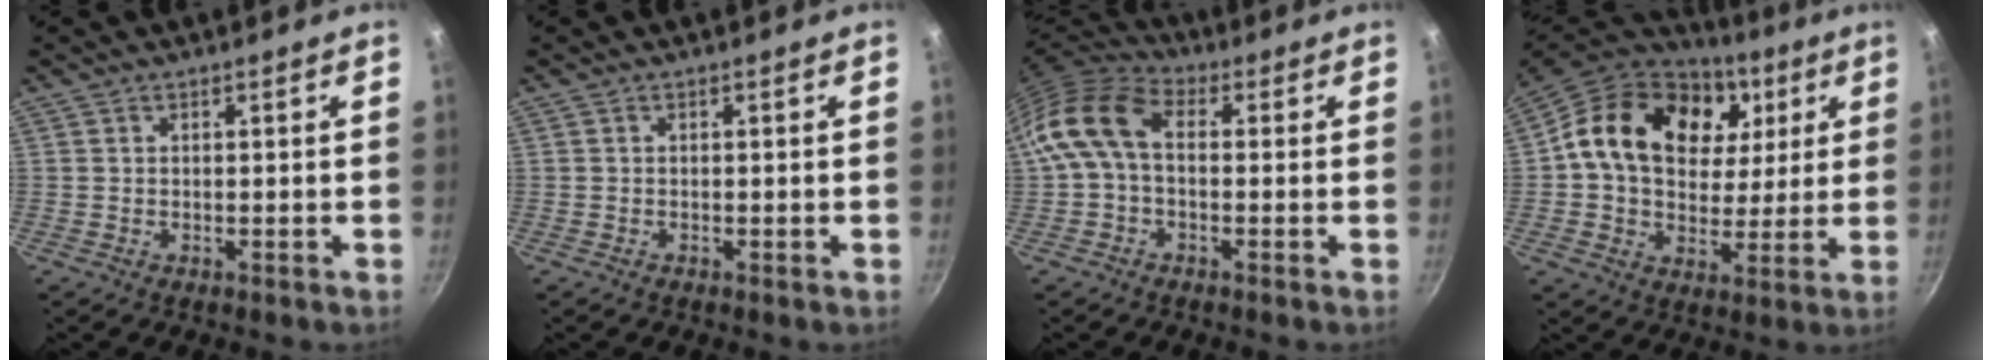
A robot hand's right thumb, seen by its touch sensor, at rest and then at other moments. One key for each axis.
{"total": 0.0}
{"total": 10.8, "fx": 0.4, "fy": 6.8, "fz": 8.3, "tx": -0.156, "ty": 0.031, "tz": -0.015}
{"total": 23.1, "fx": 7.0, "fy": 16.6, "fz": 14.4, "tx": -0.232, "ty": 0.002, "tz": 0.110}